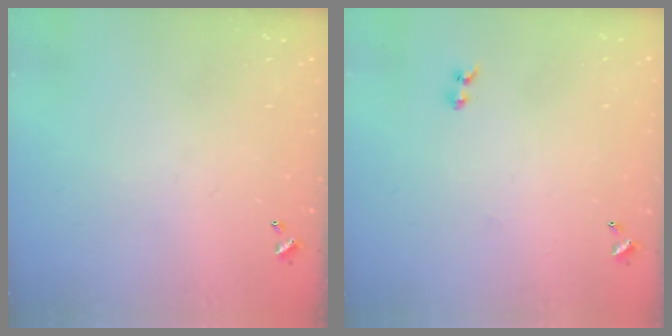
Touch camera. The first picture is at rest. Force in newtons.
{"total": 2.0, "press": 1.7, "slide": 1.0}